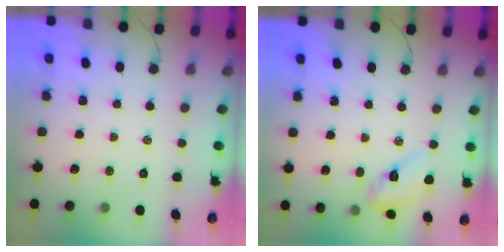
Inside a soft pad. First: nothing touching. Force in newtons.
{"total": 5.7, "press": 5.7, "slide": 0.6}